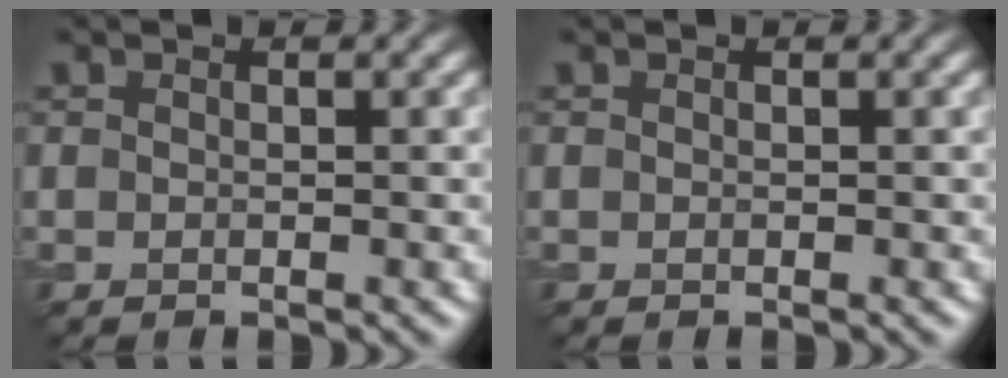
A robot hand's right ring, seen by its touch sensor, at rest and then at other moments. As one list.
[{"total": 0.0}]